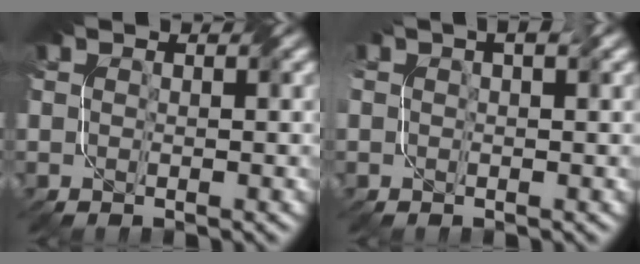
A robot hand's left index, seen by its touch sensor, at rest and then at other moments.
{"total": 1.1, "force": [0.2, 0.1, 1.1], "torque": [-0.017, 0.005, 0.000]}